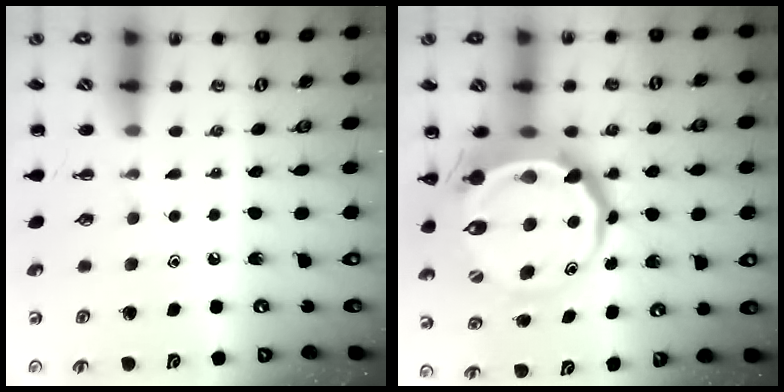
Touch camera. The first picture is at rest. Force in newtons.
{"total": 13.9, "press": 13.5, "slide": 3.3}